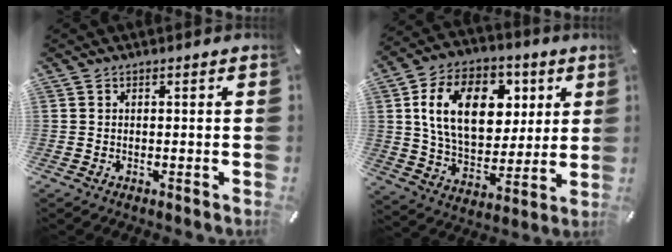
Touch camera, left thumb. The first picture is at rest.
{"total": 19.5, "force": [5.9, 13.6, 12.7], "torque": [-0.220, 0.001, 0.104]}